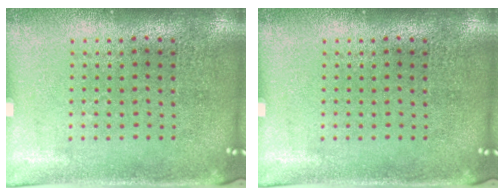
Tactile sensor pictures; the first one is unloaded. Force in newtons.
{"total": 0.0}